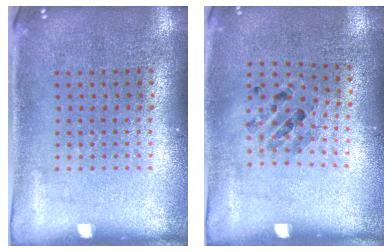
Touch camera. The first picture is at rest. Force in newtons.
{"total": 0.8, "press": 0.7, "slide": 0.3}